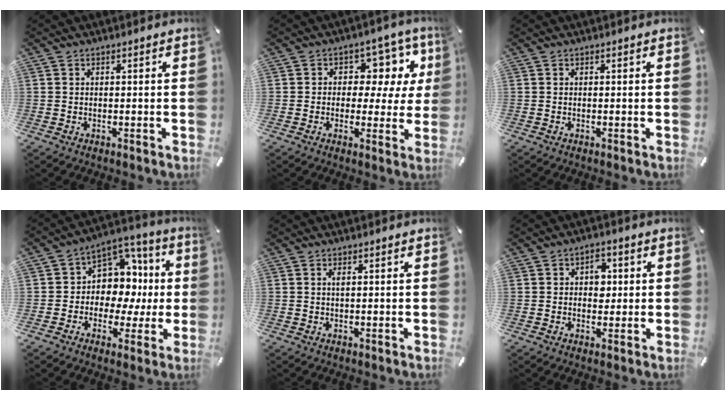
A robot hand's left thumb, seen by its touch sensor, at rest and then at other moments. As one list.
[{"total": 9.8, "force": [2.9, 7.2, 5.9], "torque": [-0.075, -0.019, 0.051]}, {"total": 0.0}, {"total": 11.3, "force": [0.4, 10.1, 5.0], "torque": [-0.059, -0.022, 0.017]}, {"total": 0.9, "force": [0.3, 0.1, 0.9], "torque": [-0.017, -0.001, 0.004]}, {"total": 4.7, "force": [0.4, 3.5, 3.0], "torque": [-0.021, -0.005, -0.004]}]